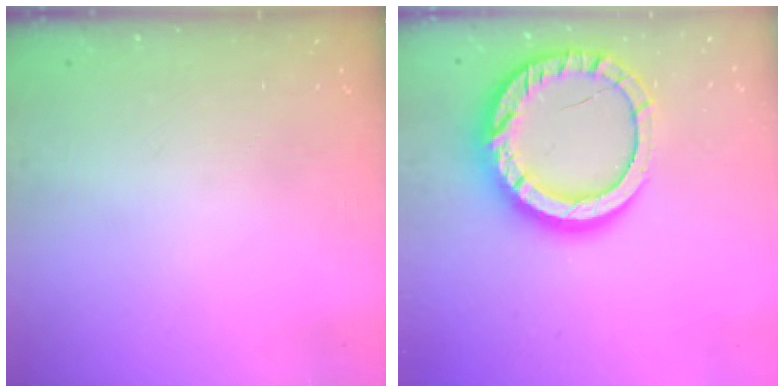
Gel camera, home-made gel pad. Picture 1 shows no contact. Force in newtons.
{"total": 18.3, "press": 18.2, "slide": 1.7}